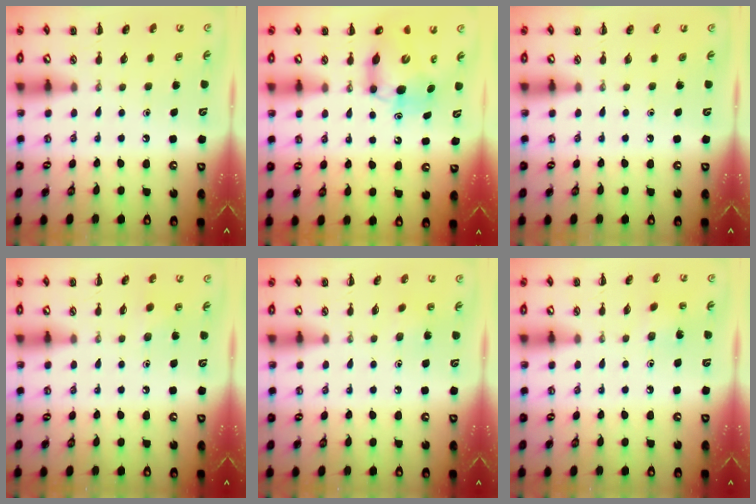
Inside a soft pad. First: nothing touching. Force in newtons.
{"total": 7.5, "press": 7.2, "slide": 1.9}
{"total": 0.0}
{"total": 2.4, "press": 2.3, "slide": 0.8}
{"total": 3.3, "press": 3.1, "slide": 1.0}
{"total": 1.6, "press": 1.4, "slide": 0.7}